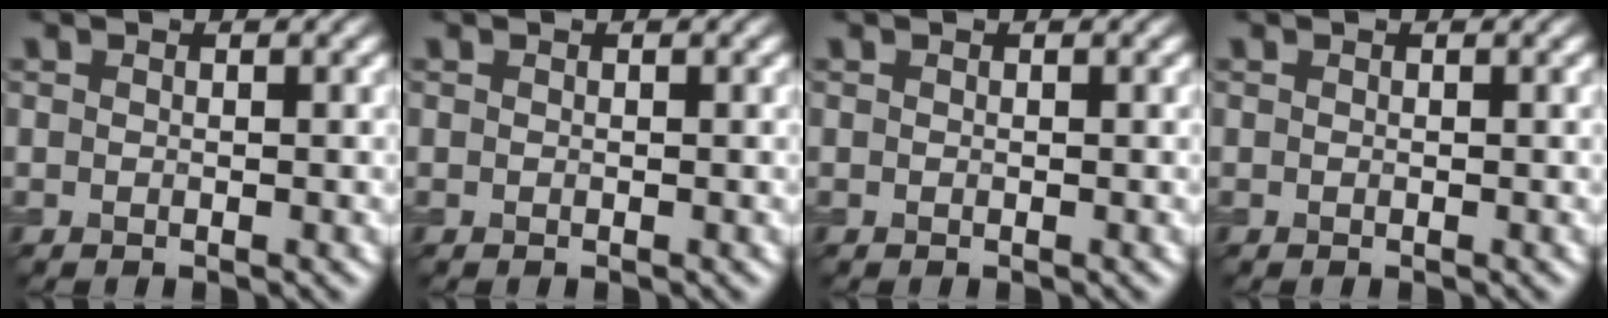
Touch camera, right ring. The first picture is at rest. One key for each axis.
{"total": 0.0}
{"total": 0.0}
{"total": 0.0}